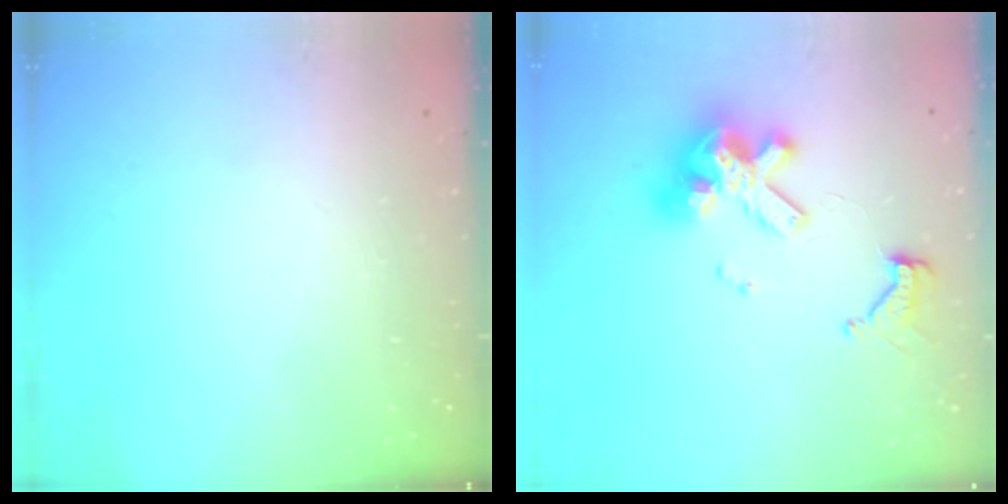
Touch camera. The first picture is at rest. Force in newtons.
{"total": 13.1, "press": 13.0, "slide": 1.6}